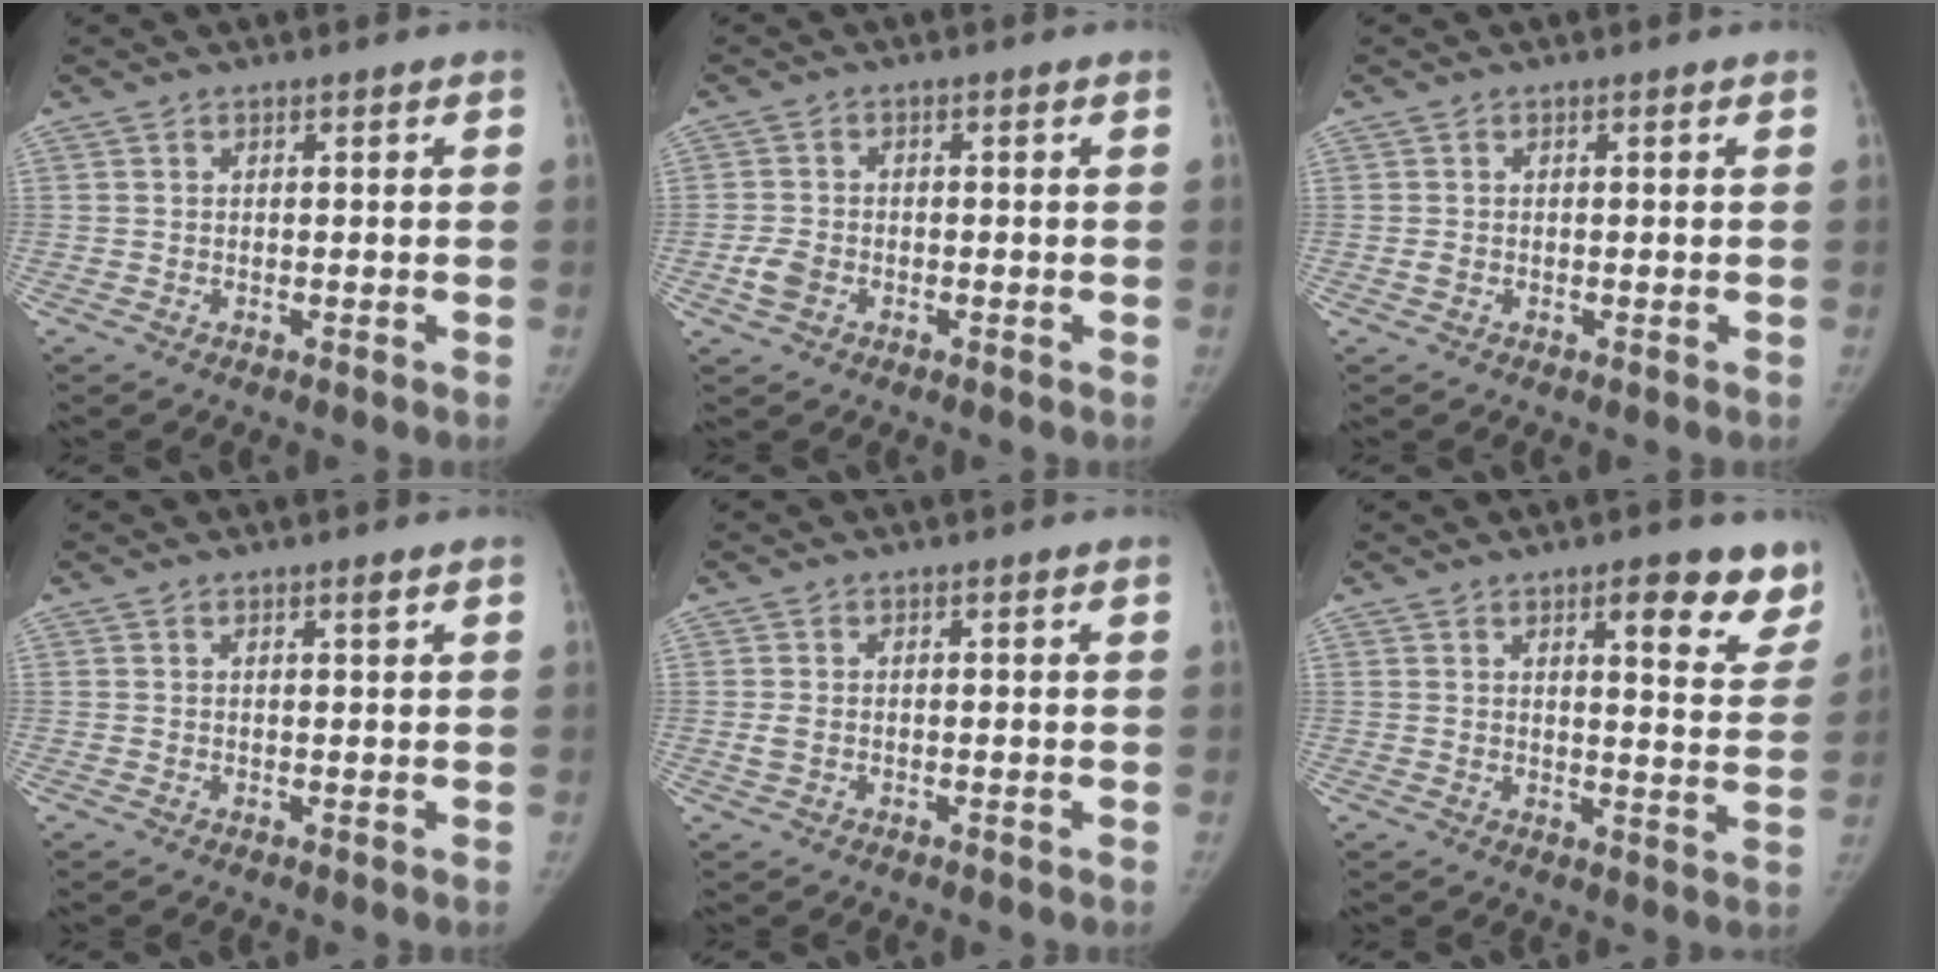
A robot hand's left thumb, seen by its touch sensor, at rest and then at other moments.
{"total": 3.3, "force": [-1.3, 2.3, 1.8], "torque": [-0.037, 0.007, -0.025]}
{"total": 0.7, "force": [-0.2, 0.6, 0.4], "torque": [-0.010, -0.001, -0.004]}
{"total": 0.6, "force": [0.4, -0.1, 0.4], "torque": [-0.004, -0.003, 0.008]}
{"total": 1.8, "force": [-0.2, 1.3, 1.3], "torque": [-0.034, -0.001, -0.005]}
{"total": 10.9, "force": [7.4, 3.3, 7.3], "torque": [-0.050, -0.040, 0.088]}